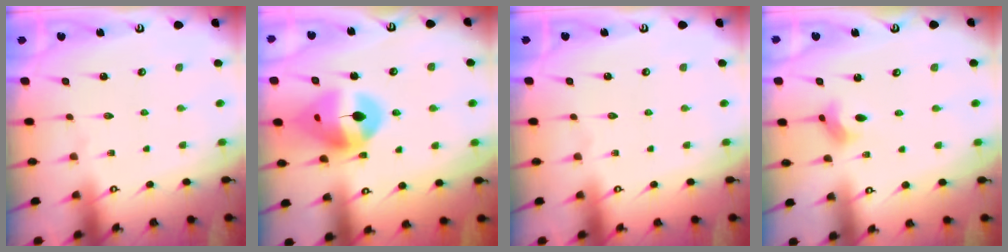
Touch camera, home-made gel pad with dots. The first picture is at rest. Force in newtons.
{"total": 14.9, "press": 14.7, "slide": 2.0}
{"total": 0.0}
{"total": 3.3, "press": 3.2, "slide": 0.5}